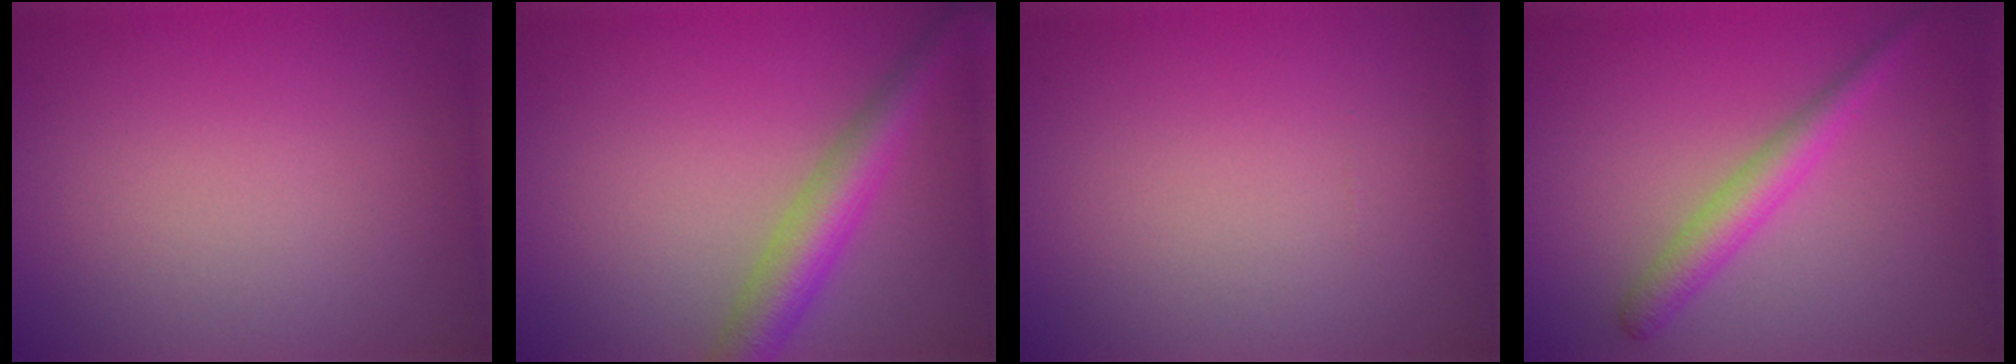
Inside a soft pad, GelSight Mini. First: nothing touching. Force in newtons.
{"total": 4.5, "press": 4.5, "slide": 0.2}
{"total": 0.0}
{"total": 2.7, "press": 2.7, "slide": 0.1}